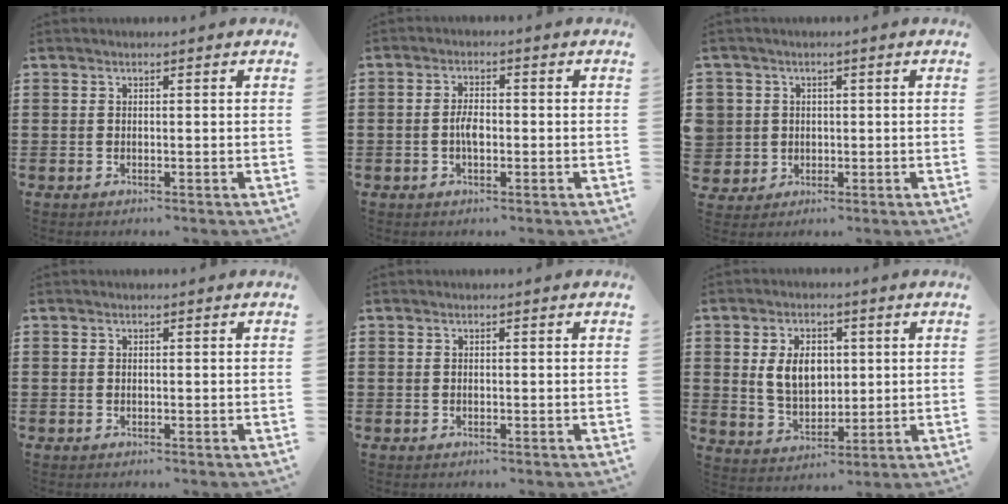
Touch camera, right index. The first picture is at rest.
{"total": 3.0, "force": [-0.6, 1.3, 2.6], "torque": [-0.057, 0.002, -0.014]}
{"total": 4.0, "force": [0.4, 3.9, 0.1], "torque": [-0.030, 0.012, 0.003]}
{"total": 0.0}
{"total": 0.0}
{"total": 6.7, "force": [1.2, 4.5, 4.8], "torque": [-0.104, 0.010, 0.017]}